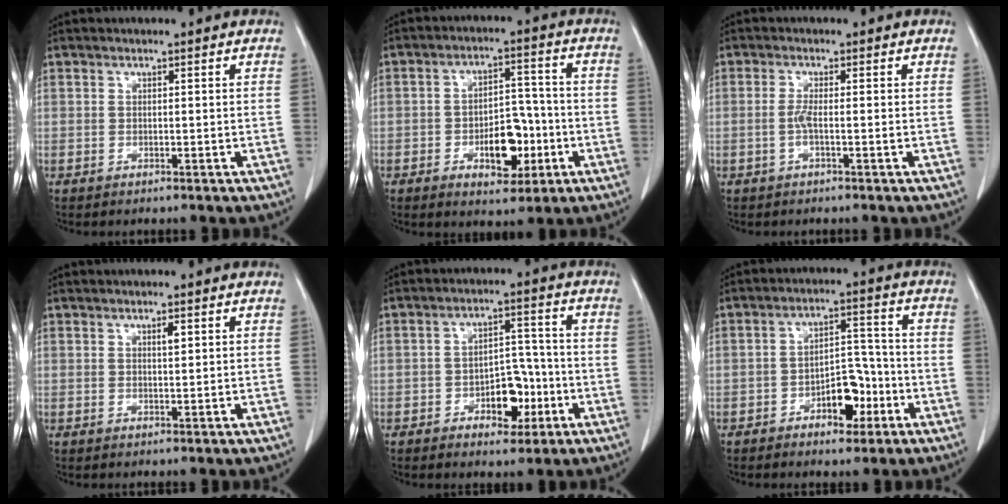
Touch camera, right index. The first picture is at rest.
{"total": 8.6, "force": [-2.9, 4.3, 6.9], "torque": [-0.107, 0.015, -0.039]}
{"total": 1.9, "force": [-0.5, 0.0, 1.8], "torque": [-0.040, 0.001, -0.011]}
{"total": 1.1, "force": [0.5, 0.2, 1.0], "torque": [-0.020, -0.001, 0.007]}
{"total": 7.2, "force": [-2.9, 3.9, 5.3], "torque": [-0.079, 0.018, -0.039]}
{"total": 7.2, "force": [-3.3, 3.5, 5.3], "torque": [-0.080, 0.020, -0.049]}